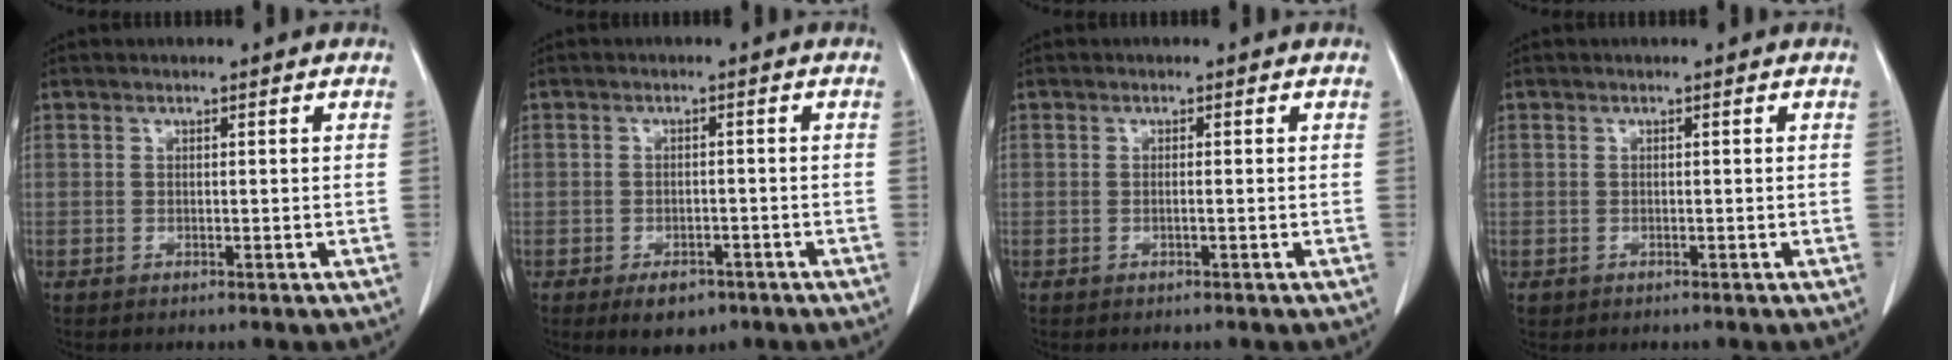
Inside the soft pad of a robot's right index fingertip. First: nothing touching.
{"total": 4.3, "force": [-2.7, 2.6, 2.1], "torque": [-0.027, 0.002, -0.030]}
{"total": 0.5, "force": [-0.1, 0.0, 0.5], "torque": [-0.010, 0.001, -0.002]}
{"total": 0.5, "force": [-0.1, 0.5, 0.0], "torque": [-0.002, 0.005, 0.000]}